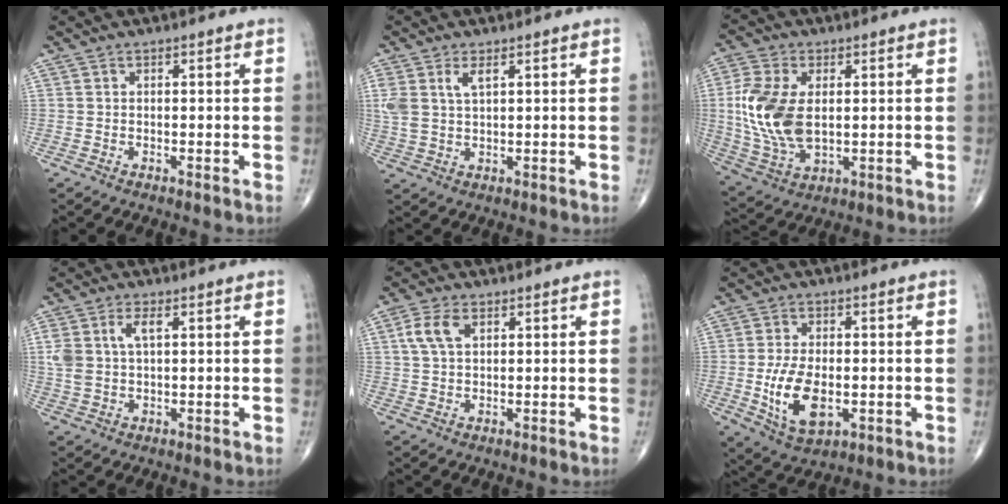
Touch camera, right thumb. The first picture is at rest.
{"total": 5.2, "force": [2.1, 2.4, 4.0], "torque": [-0.095, 0.002, 0.050]}
{"total": 14.2, "force": [1.1, 8.2, 11.5], "torque": [-0.248, -0.009, 0.029]}
{"total": 5.6, "force": [1.6, 2.7, 4.6], "torque": [-0.109, 0.010, 0.036]}
{"total": 5.2, "force": [1.8, 3.0, 3.8], "torque": [-0.082, 0.006, 0.035]}
{"total": 10.8, "force": [-2.0, 5.9, 8.8], "torque": [-0.158, -0.006, -0.024]}